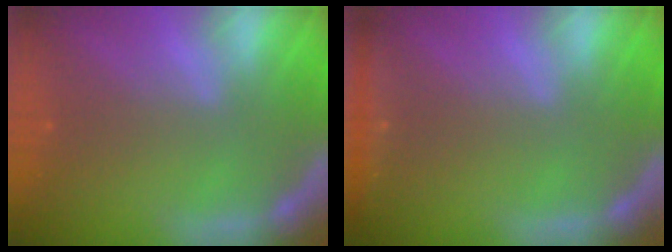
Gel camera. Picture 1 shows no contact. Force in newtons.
{"total": 2.4}